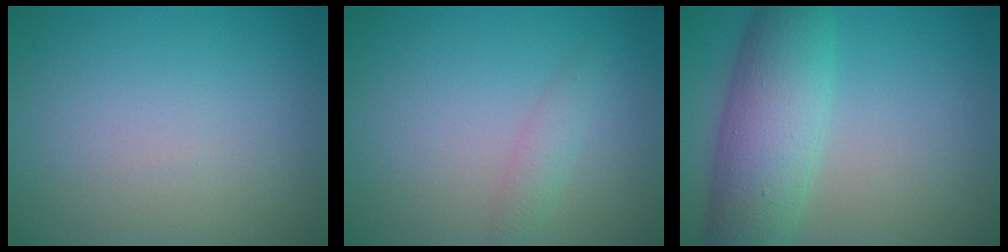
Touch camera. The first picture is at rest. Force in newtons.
{"total": 1.4, "press": 1.4, "slide": 0.1}
{"total": 7.4, "press": 7.4, "slide": 0.2}